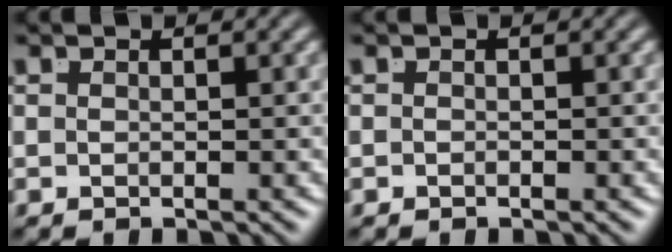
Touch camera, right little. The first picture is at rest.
{"total": 0.6, "force": [-0.3, -0.5, -0.1], "torque": [0.003, -0.006, -0.001]}